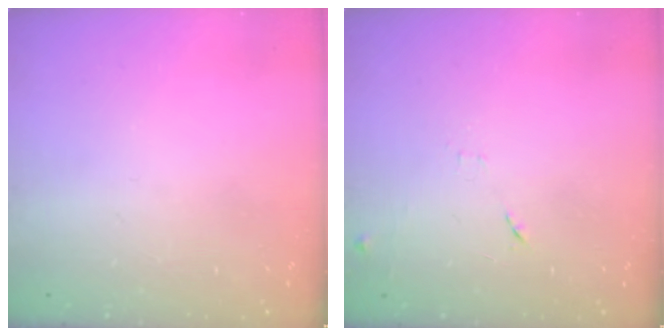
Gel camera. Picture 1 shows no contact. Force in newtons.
{"total": 9.2, "press": 9.1, "slide": 0.7}